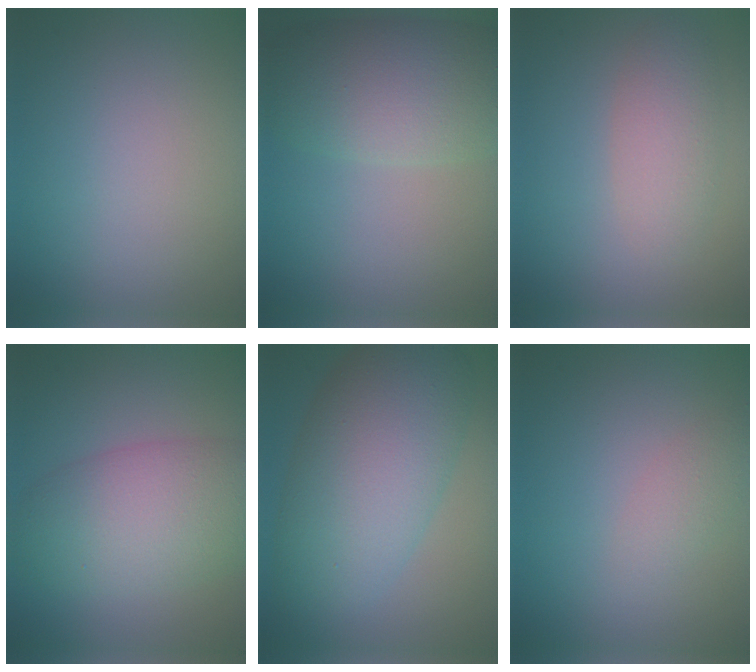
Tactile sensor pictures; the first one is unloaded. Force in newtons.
{"total": 7.7, "press": 7.7, "slide": 0.2}
{"total": 2.8, "press": 2.8, "slide": 0.3}
{"total": 7.4, "press": 7.4, "slide": 0.3}
{"total": 9.7, "press": 9.7, "slide": 0.3}
{"total": 1.5, "press": 1.5, "slide": 0.1}